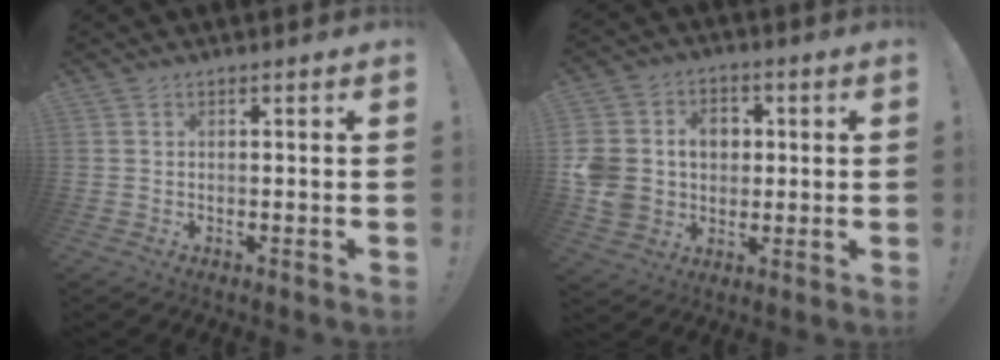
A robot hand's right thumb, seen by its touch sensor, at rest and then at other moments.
{"total": 12.6, "force": [0.0, 11.6, 4.9], "torque": [-0.095, 0.009, 0.011]}